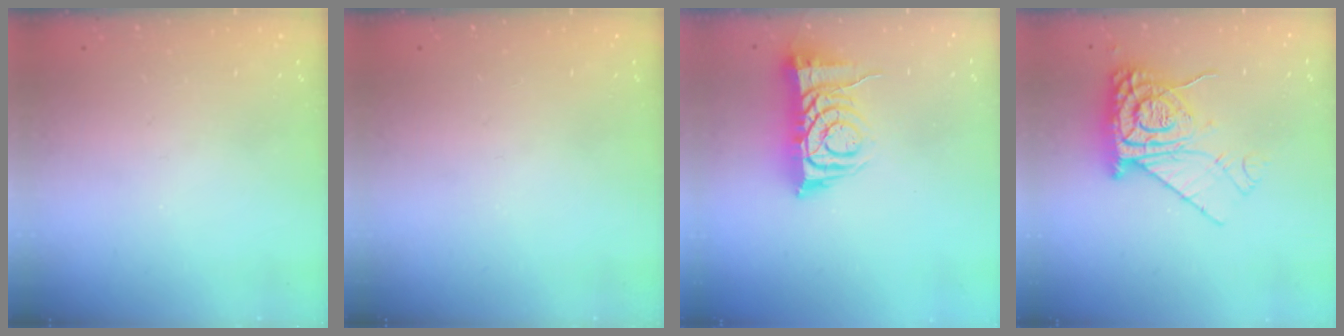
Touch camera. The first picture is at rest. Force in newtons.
{"total": 0.0}
{"total": 8.9, "press": 8.8, "slide": 1.0}
{"total": 13.9, "press": 13.8, "slide": 1.4}